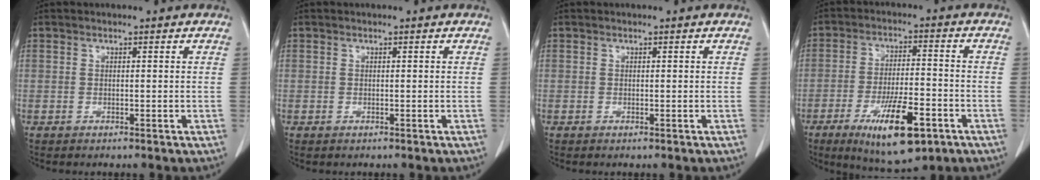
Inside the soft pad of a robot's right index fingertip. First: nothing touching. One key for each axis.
{"total": 0.0}
{"total": 0.0}
{"total": 12.9, "fx": -6.4, "fy": 3.3, "fz": 10.7, "tx": -0.186, "ty": -0.016, "tz": -0.097}